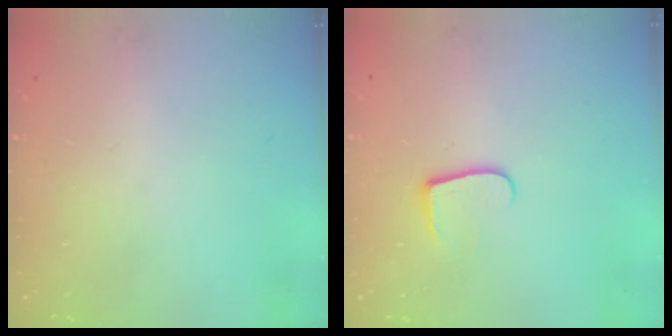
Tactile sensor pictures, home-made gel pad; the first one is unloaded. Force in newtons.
{"total": 6.9, "press": 6.9, "slide": 0.7}